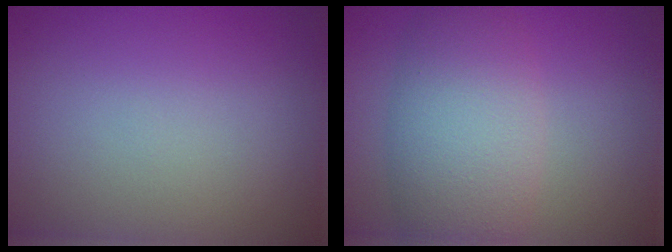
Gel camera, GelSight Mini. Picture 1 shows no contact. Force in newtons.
{"total": 6.8, "press": 6.8, "slide": 0.5}